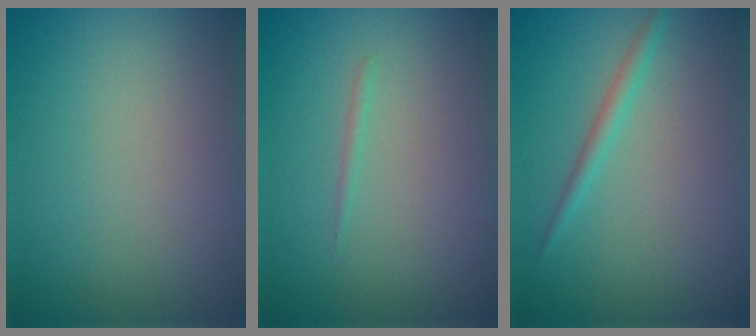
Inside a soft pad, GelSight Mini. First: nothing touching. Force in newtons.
{"total": 0.5, "press": 0.5, "slide": 0.1}
{"total": 1.3, "press": 1.3, "slide": 0.1}